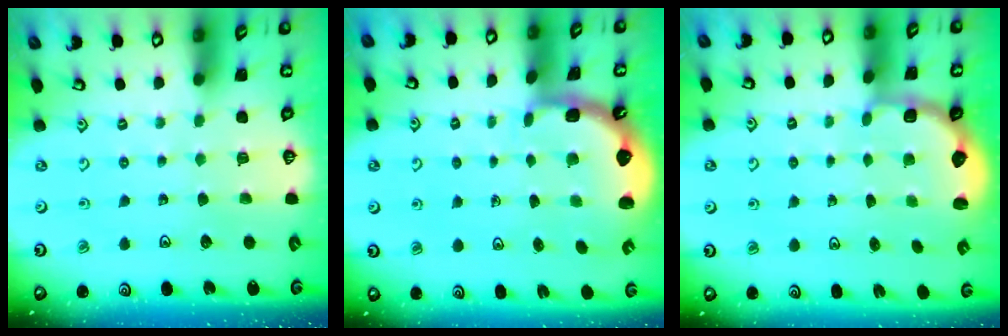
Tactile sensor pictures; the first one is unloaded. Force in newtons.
{"total": 2.4, "press": 1.7, "slide": 1.7}
{"total": 2.8, "press": 2.1, "slide": 1.8}